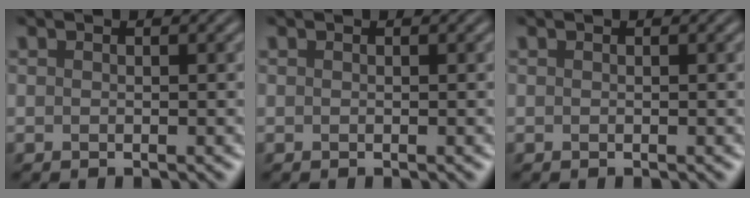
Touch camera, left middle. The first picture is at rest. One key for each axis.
{"total": 0.0}
{"total": 0.0}